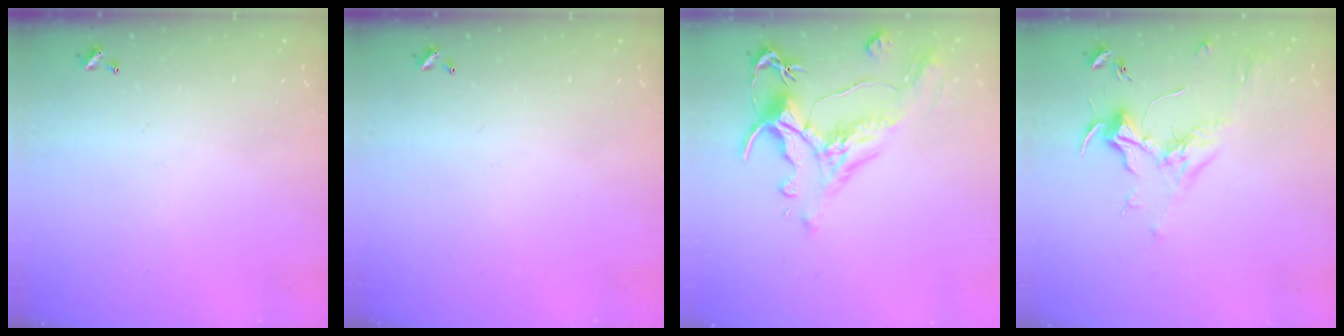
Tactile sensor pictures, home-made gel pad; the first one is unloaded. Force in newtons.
{"total": 0.0}
{"total": 1.5, "press": 0.2, "slide": 1.5}
{"total": 1.8, "press": 1.7, "slide": 0.7}